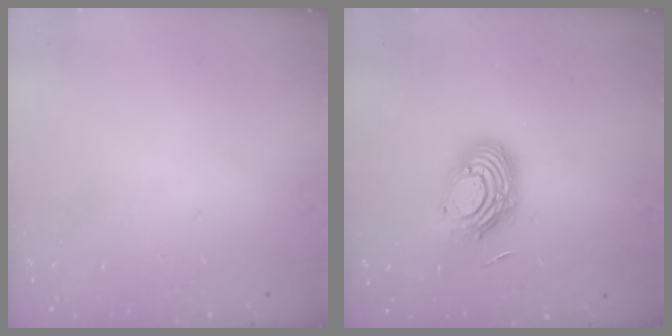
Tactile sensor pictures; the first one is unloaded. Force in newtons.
{"total": 12.0, "press": 12.0, "slide": 1.1}